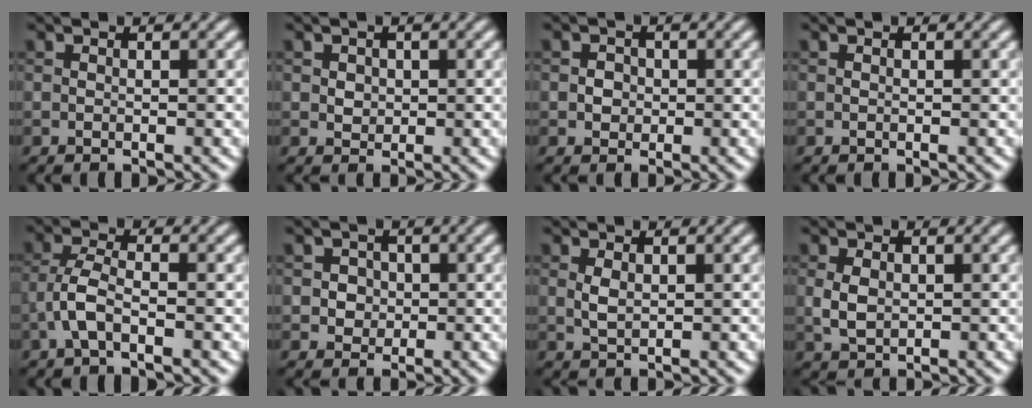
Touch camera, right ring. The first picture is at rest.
{"total": 1.2, "force": [0.2, 1.1, 0.5], "torque": [-0.009, 0.000, 0.006]}
{"total": 1.3, "force": [-0.1, 1.2, 0.5], "torque": [-0.002, -0.001, -0.003]}
{"total": 0.0}
{"total": 2.9, "force": [-1.3, 1.0, 2.4], "torque": [-0.056, 0.007, -0.036]}
{"total": 2.3, "force": [0.3, 2.1, 0.9], "torque": [0.000, 0.005, 0.004]}
{"total": 1.4, "force": [0.4, 0.7, 1.1], "torque": [-0.028, -0.001, 0.011]}
{"total": 2.3, "force": [0.1, 1.6, 1.6], "torque": [-0.039, 0.001, 0.005]}